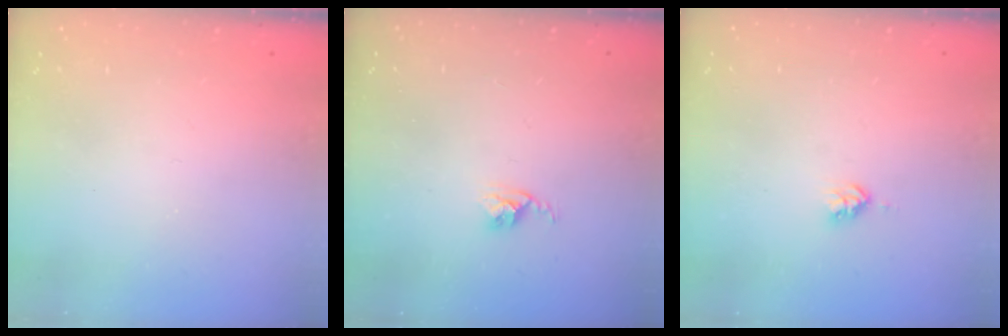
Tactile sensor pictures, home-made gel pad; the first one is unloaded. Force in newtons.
{"total": 2.8, "press": 2.7, "slide": 0.4}
{"total": 2.8, "press": 2.8, "slide": 0.2}